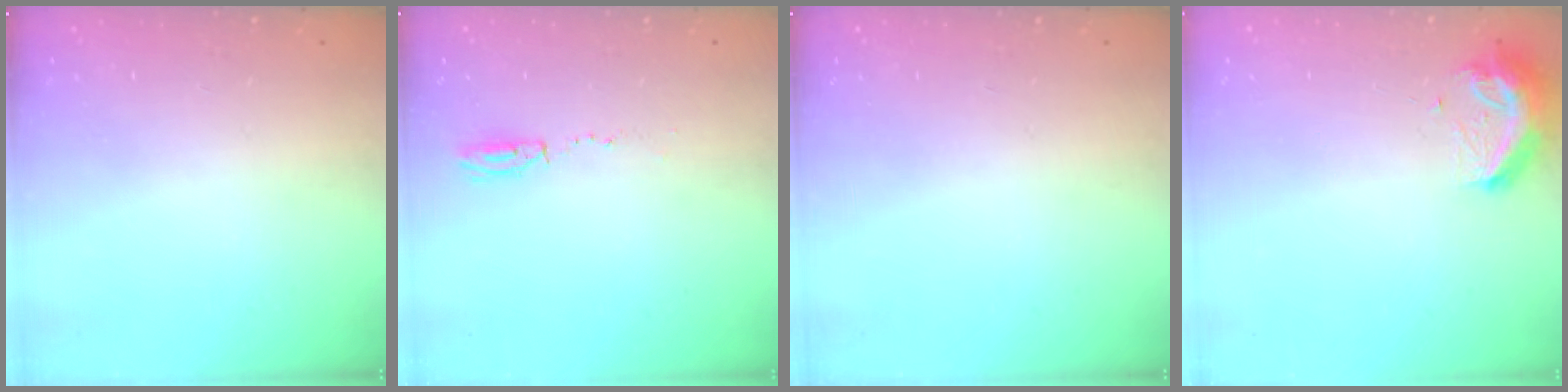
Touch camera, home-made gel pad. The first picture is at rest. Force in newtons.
{"total": 3.9, "press": 3.8, "slide": 0.9}
{"total": 0.0}
{"total": 10.1, "press": 10.1, "slide": 0.9}